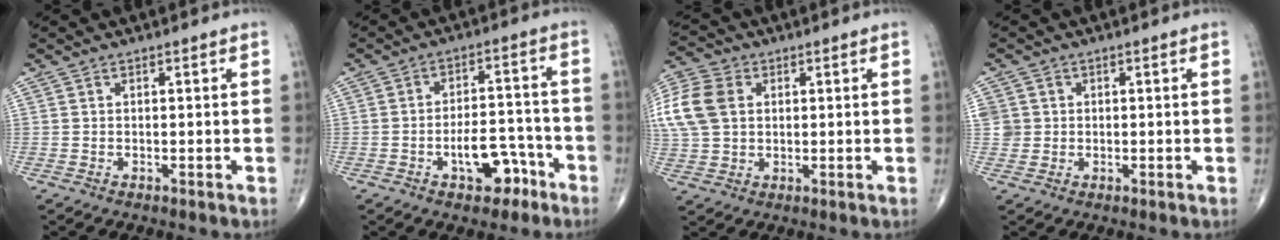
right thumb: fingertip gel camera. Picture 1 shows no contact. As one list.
[{"total": 8.6, "force": [-4.5, 4.5, 5.7], "torque": [-0.064, 0.047, -0.064]}, {"total": 15.5, "force": [3.3, 11.6, 9.8], "torque": [-0.242, 0.019, 0.062]}, {"total": 3.6, "force": [0.6, 3.5, 0.7], "torque": [0.003, 0.005, 0.016]}]